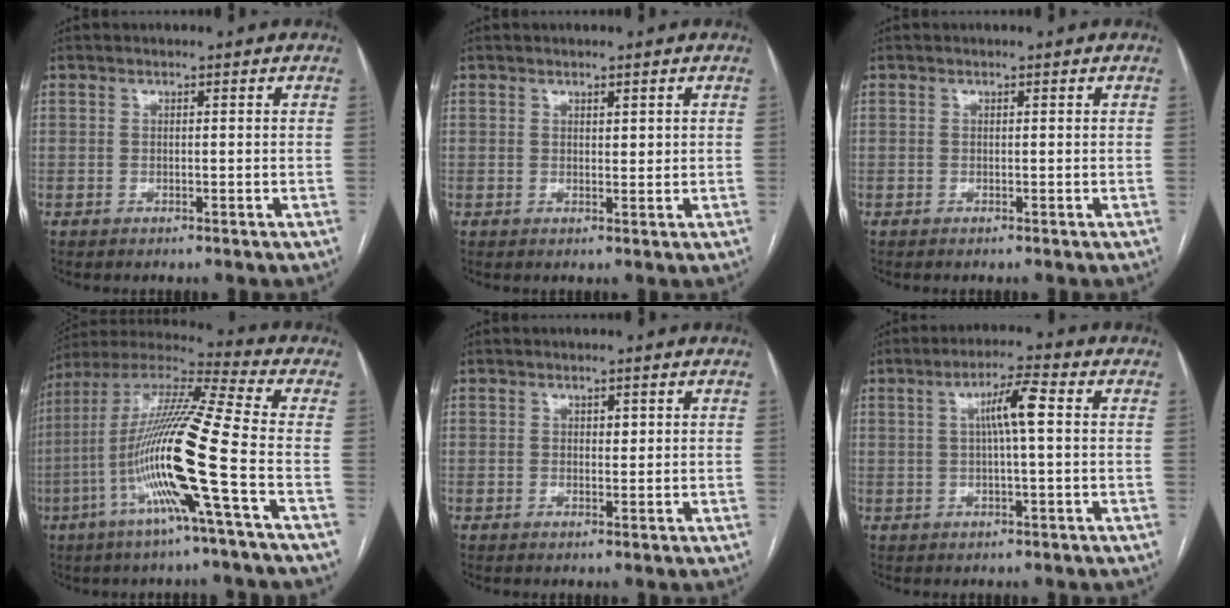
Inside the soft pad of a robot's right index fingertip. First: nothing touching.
{"total": 1.2, "force": [0.6, 0.5, 0.8], "torque": [-0.012, -0.004, 0.011]}
{"total": 0.0}
{"total": 17.8, "force": [-5.4, -1.3, 16.9], "torque": [-0.332, -0.006, -0.115]}
{"total": 1.0, "force": [0.4, 0.6, 0.7], "torque": [-0.007, -0.001, 0.005]}
{"total": 5.7, "force": [1.0, 0.5, 5.6], "torque": [-0.099, 0.015, 0.016]}